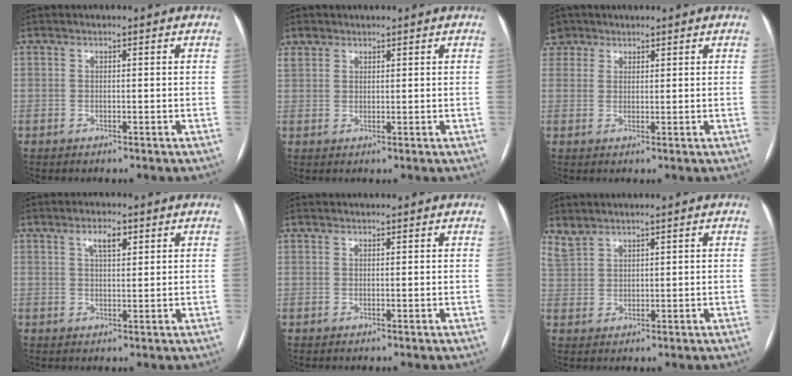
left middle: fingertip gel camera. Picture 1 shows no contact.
{"total": 2.6, "force": [1.9, 1.7, 0.4], "torque": [-0.014, 0.013, 0.039]}
{"total": 4.4, "force": [2.8, 3.3, 0.0], "torque": [0.002, 0.015, 0.054]}
{"total": 3.2, "force": [1.7, 1.1, 2.5], "torque": [-0.046, 0.005, 0.029]}
{"total": 1.4, "force": [1.3, 0.2, 0.3], "torque": [-0.004, 0.014, 0.024]}
{"total": 3.3, "force": [3.0, 1.3, 0.2], "torque": [-0.008, 0.011, 0.067]}